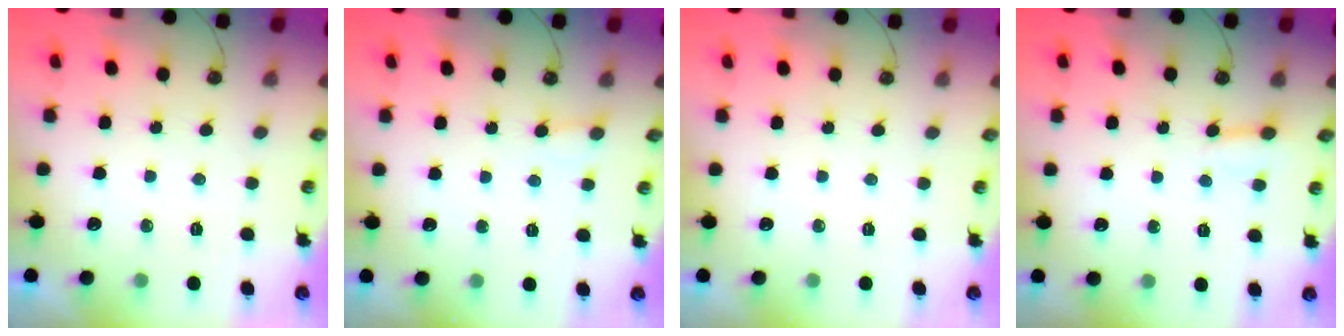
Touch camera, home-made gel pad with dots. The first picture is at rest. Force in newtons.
{"total": 5.2, "press": 5.2, "slide": 0.7}
{"total": 0.0}
{"total": 2.7, "press": 2.7, "slide": 0.2}